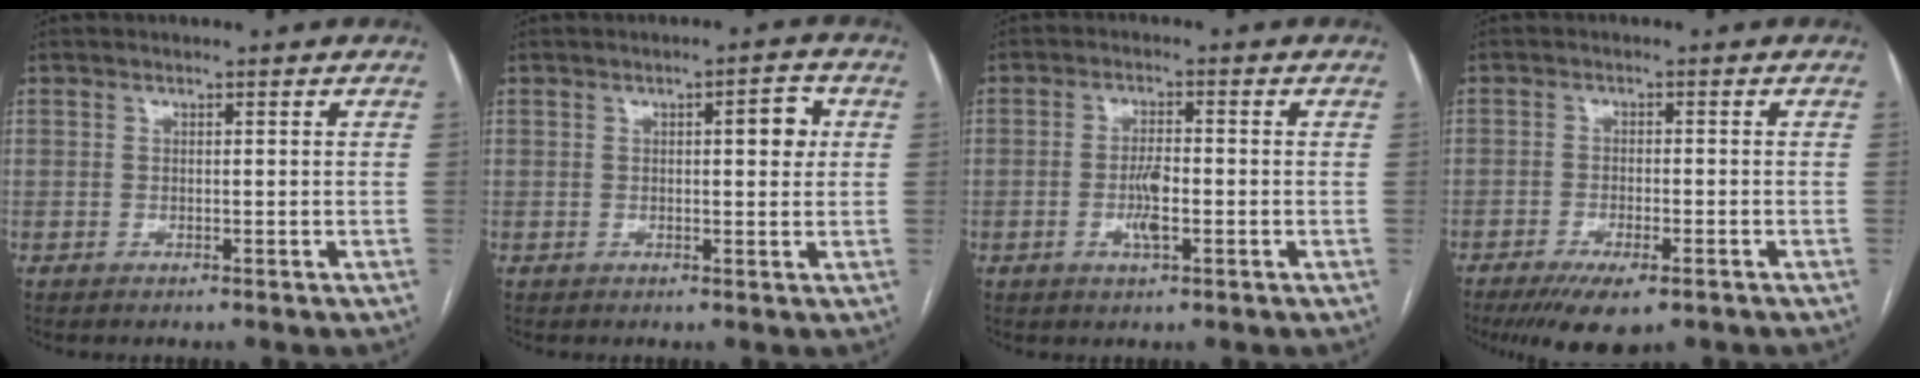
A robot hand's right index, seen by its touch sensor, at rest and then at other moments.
{"total": 3.8, "force": [1.0, 1.1, 3.5], "torque": [-0.043, 0.007, 0.011]}
{"total": 4.1, "force": [-1.1, 0.9, 3.8], "torque": [-0.076, -0.002, -0.018]}
{"total": 7.4, "force": [-4.9, 1.9, 5.2], "torque": [-0.084, -0.014, -0.076]}